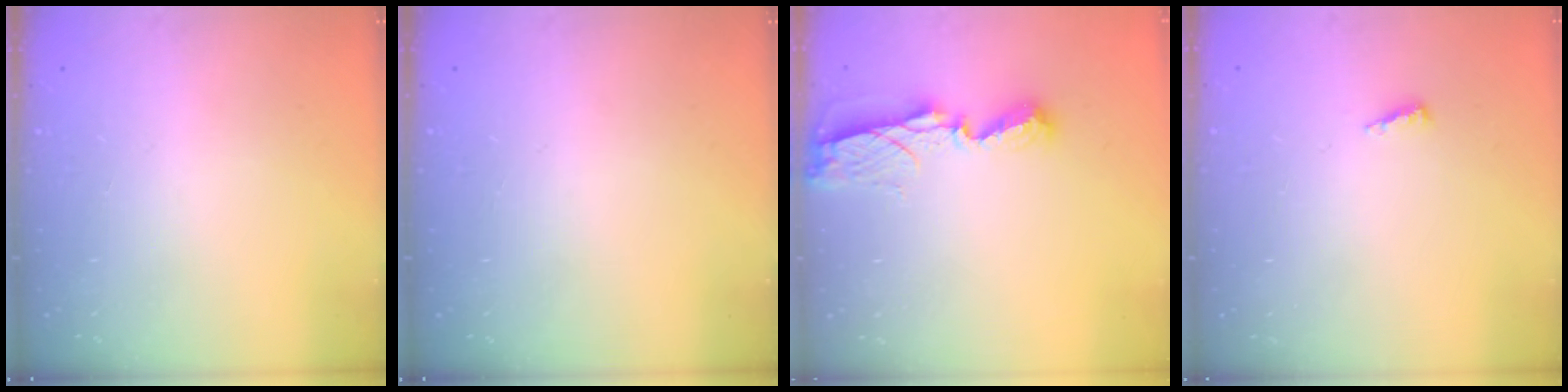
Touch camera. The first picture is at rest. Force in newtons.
{"total": 0.0}
{"total": 7.1, "press": 7.1, "slide": 0.2}
{"total": 2.5, "press": 2.5, "slide": 0.2}